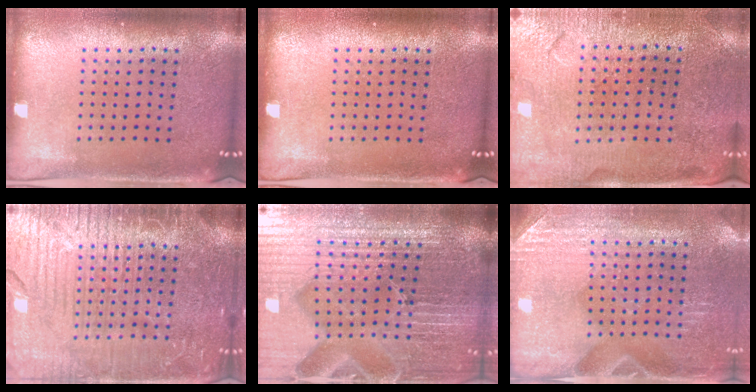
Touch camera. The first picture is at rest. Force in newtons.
{"total": 0.0}
{"total": 1.3, "press": 1.3, "slide": 0.1}
{"total": 7.2, "press": 7.1, "slide": 0.8}
{"total": 7.2, "press": 6.3, "slide": 3.5}
{"total": 3.0, "press": 2.9, "slide": 0.6}